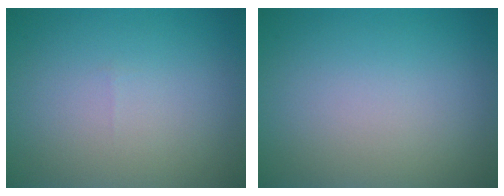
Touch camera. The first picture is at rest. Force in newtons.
{"total": 0.0}